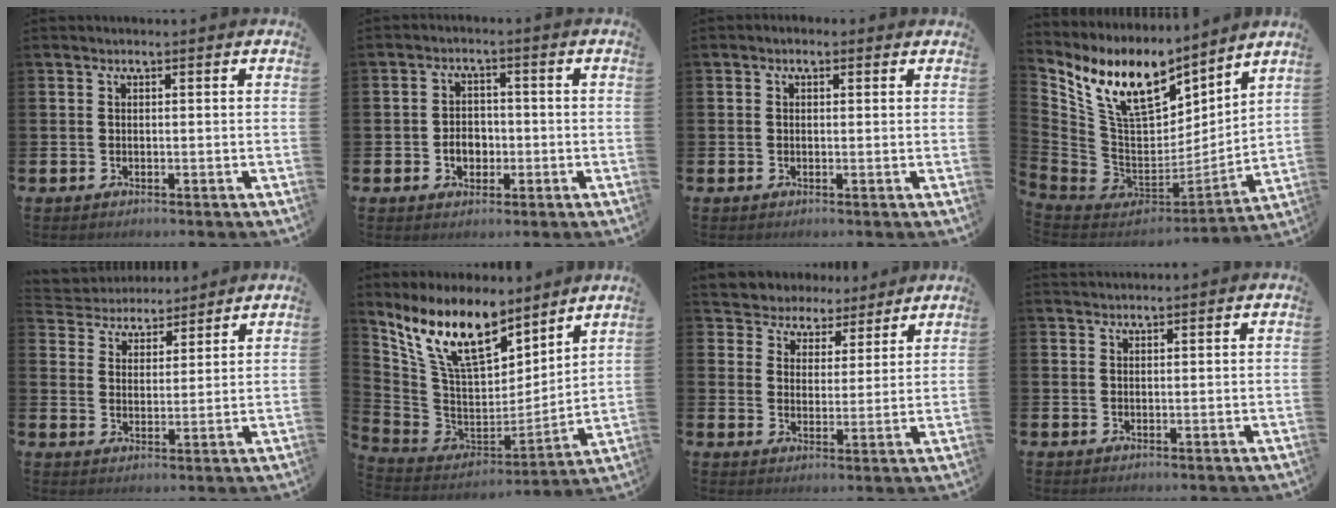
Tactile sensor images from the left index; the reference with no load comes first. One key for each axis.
{"total": 3.4, "fx": -1.0, "fy": 2.6, "fz": 1.9, "tx": -0.021, "ty": -0.002, "tz": -0.026}
{"total": 0.8, "fx": 0.2, "fy": 0.7, "fz": 0.3, "tx": -0.004, "ty": 0.009, "tz": 0.001}
{"total": 12.4, "fx": 9.3, "fy": 5.6, "fz": 6.1, "tx": -0.168, "ty": -0.048, "tz": 0.174}
{"total": 4.6, "fx": 4.3, "fy": 1.4, "fz": -0.8, "tx": -0.013, "ty": -0.029, "tz": 0.075}
{"total": 12.5, "fx": 9.9, "fy": 4.8, "fz": 6.0, "tx": -0.164, "ty": -0.047, "tz": 0.183}
{"total": 4.8, "fx": 4.4, "fy": 1.9, "fz": -0.9, "tx": -0.015, "ty": -0.031, "tz": 0.076}
{"total": 1.1, "fx": 1.1, "fy": 0.1, "fz": 0.0, "tx": 0.001, "ty": 0.000, "tz": 0.020}